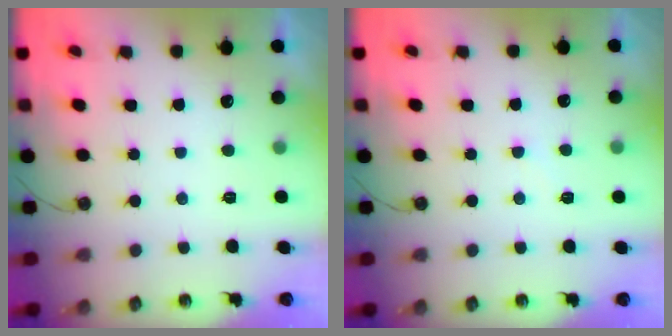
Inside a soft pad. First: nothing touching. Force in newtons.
{"total": 3.1, "press": 3.1, "slide": 0.4}